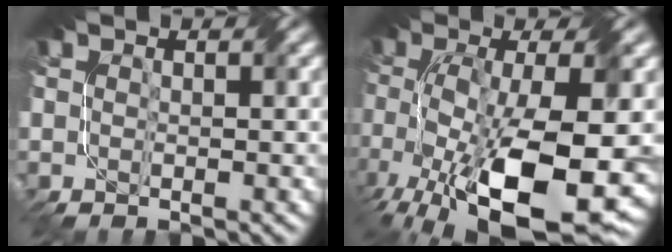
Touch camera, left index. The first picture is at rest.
{"total": 13.0, "force": [-5.4, 5.0, 10.8], "torque": [-0.205, -0.033, -0.073]}